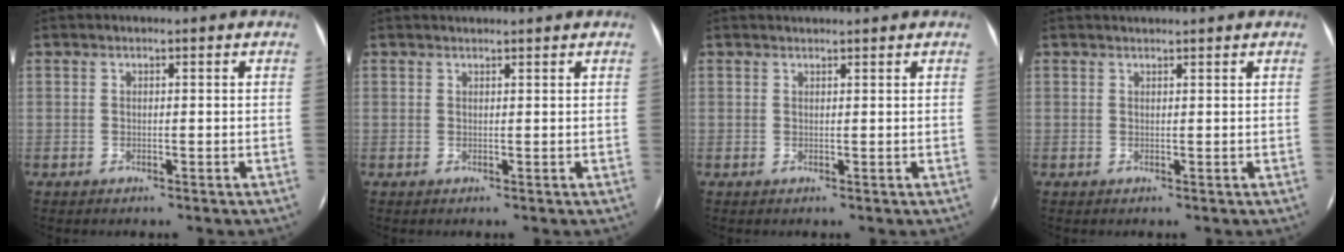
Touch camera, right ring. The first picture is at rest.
{"total": 1.5, "force": [1.5, -0.1, 0.2], "torque": [-0.010, 0.000, 0.021]}
{"total": 1.5, "force": [1.4, -0.1, 0.2], "torque": [-0.009, 0.000, 0.021]}
{"total": 1.5, "force": [1.4, -0.2, 0.2], "torque": [-0.010, -0.001, 0.021]}